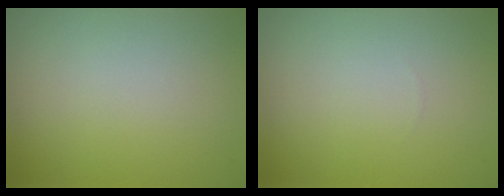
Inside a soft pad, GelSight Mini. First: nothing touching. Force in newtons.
{"total": 0.0}